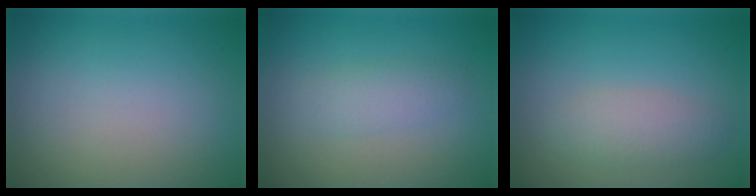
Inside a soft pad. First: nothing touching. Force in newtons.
{"total": 1.9, "press": 1.9, "slide": 0.0}
{"total": 2.5, "press": 2.5, "slide": 0.2}